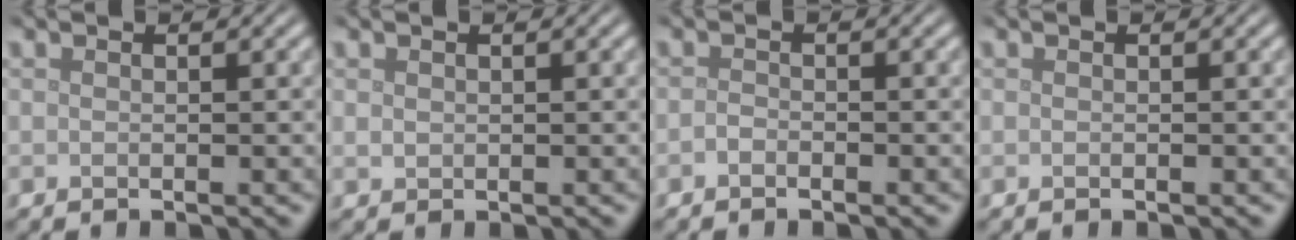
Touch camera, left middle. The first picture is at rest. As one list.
[{"total": 0.5, "force": [0.3, 0.4, 0.2], "torque": [-0.004, -0.003, 0.009]}, {"total": 0.7, "force": [-0.5, 0.3, 0.4], "torque": [-0.008, -0.001, -0.011]}, {"total": 0.0}]